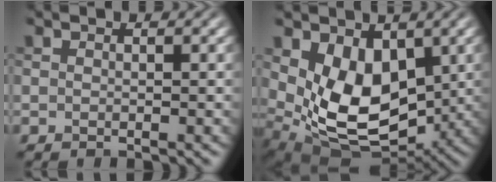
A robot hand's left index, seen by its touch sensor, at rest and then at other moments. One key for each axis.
{"total": 8.0, "fx": 1.0, "fy": 5.2, "fz": 6.0, "tx": -0.119, "ty": -0.032, "tz": 0.031}